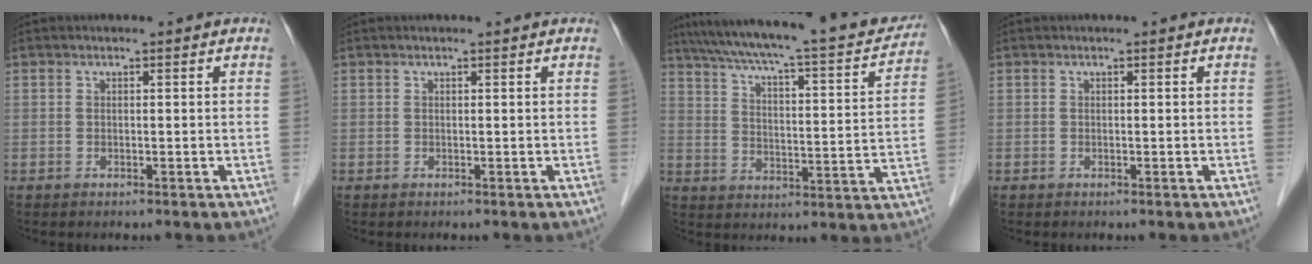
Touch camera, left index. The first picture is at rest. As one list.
[{"total": 0.6, "force": [0.6, 0.0, 0.2], "torque": [-0.005, 0.002, 0.007]}, {"total": 24.1, "force": [20.8, 3.1, 11.7], "torque": [-0.190, -0.010, 0.278]}, {"total": 0.0}]